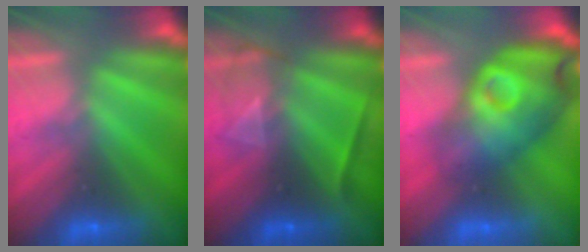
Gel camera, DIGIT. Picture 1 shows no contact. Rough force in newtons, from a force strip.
{"total": 2.2}
{"total": 4.5}